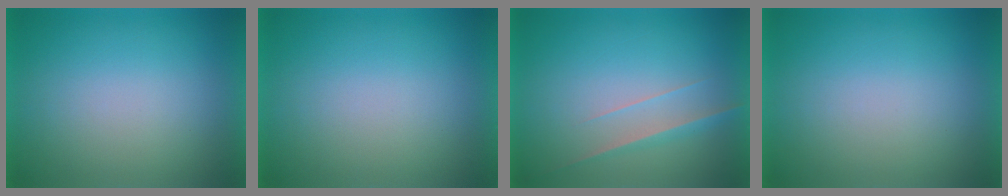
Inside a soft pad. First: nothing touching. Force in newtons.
{"total": 1.3}
{"total": 2.9}
{"total": 1.2}